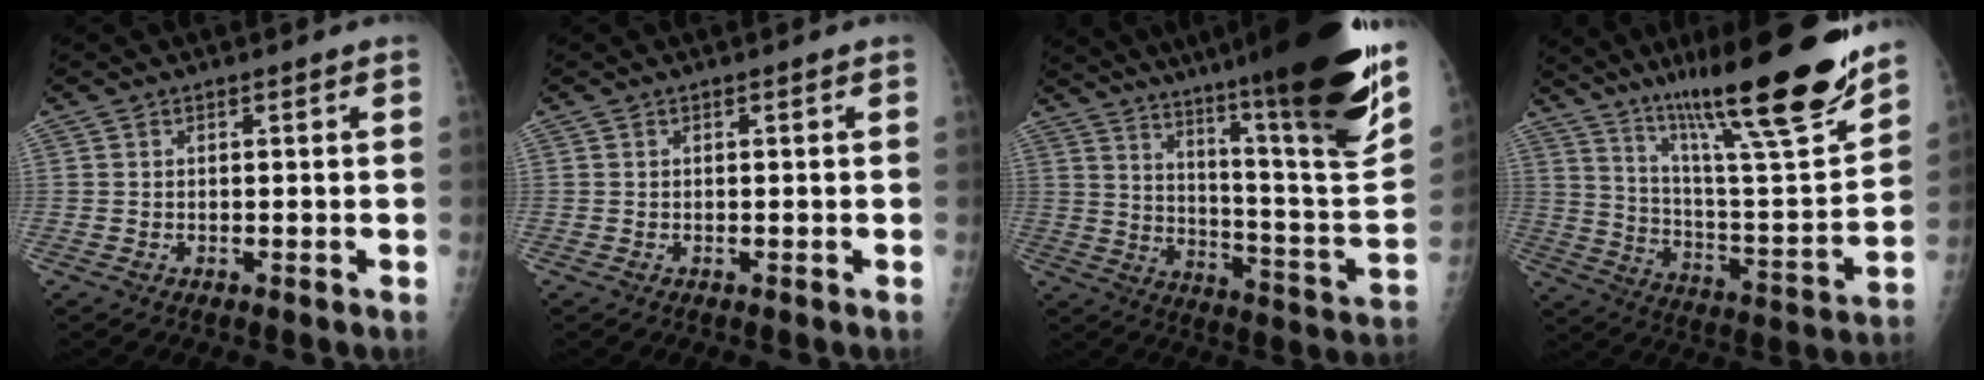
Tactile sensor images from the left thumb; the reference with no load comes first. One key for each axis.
{"total": 0.0}
{"total": 31.8, "fx": 22.3, "fy": 2.5, "fz": 22.6, "tx": -0.294, "ty": -0.117, "tz": 0.324}
{"total": 26.3, "fx": 19.2, "fy": 2.9, "fz": 17.7, "tx": -0.259, "ty": -0.086, "tz": 0.315}